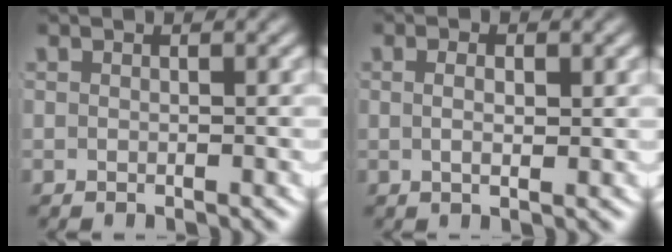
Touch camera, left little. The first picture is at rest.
{"total": 1.4, "force": [0.0, 0.3, 1.4], "torque": [-0.020, -0.008, 0.004]}